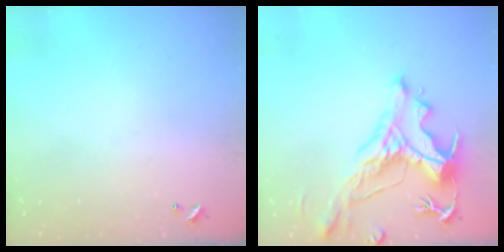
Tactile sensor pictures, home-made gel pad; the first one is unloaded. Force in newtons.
{"total": 7.8, "press": 7.6, "slide": 1.8}